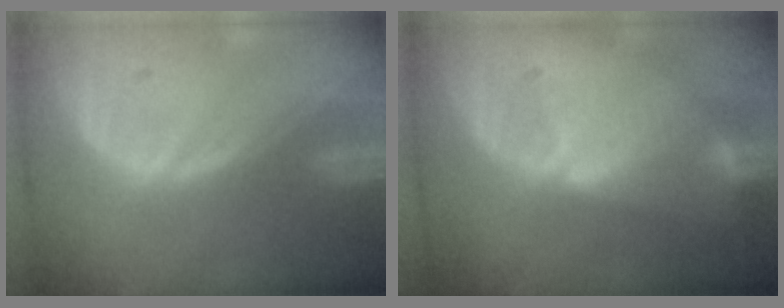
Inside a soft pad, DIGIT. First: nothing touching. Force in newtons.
{"total": 5.0, "press": 4.9, "slide": 0.4}